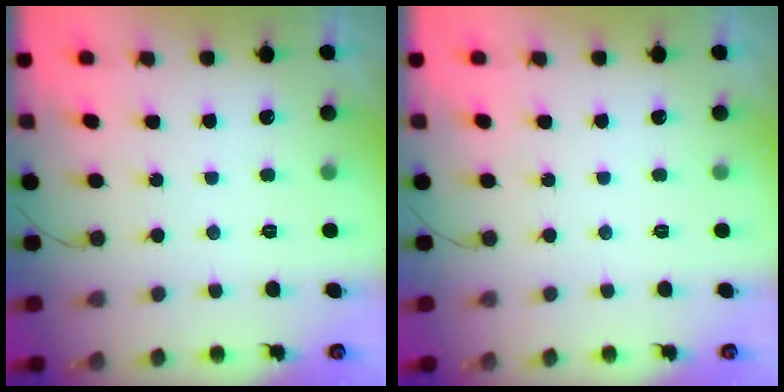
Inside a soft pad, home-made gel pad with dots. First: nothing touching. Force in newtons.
{"total": 0.0}